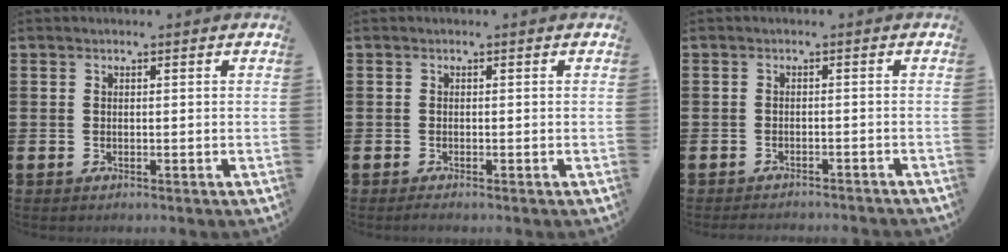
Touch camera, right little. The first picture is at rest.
{"total": 0.5, "force": [-0.3, 0.0, 0.4], "torque": [-0.007, -0.002, -0.006]}
{"total": 1.2, "force": [-1.2, -0.1, 0.0], "torque": [-0.003, 0.002, -0.025]}